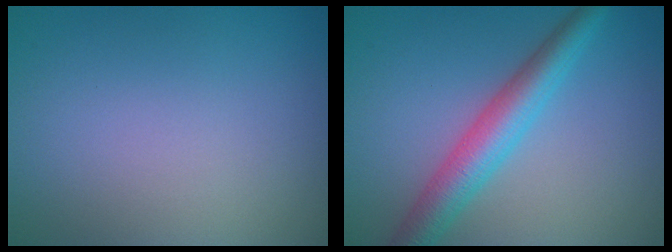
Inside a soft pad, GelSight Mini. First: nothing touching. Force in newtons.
{"total": 4.9, "press": 4.9, "slide": 0.1}